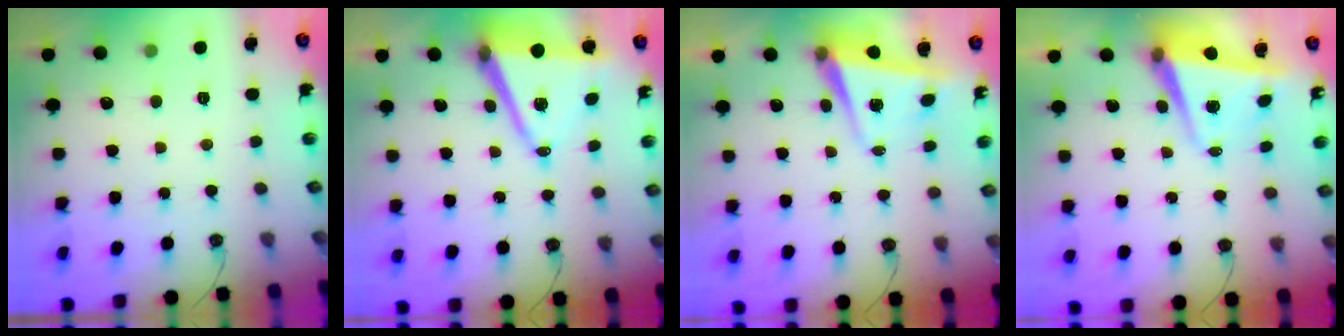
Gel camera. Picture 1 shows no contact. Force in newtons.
{"total": 11.6, "press": 10.9, "slide": 4.0}
{"total": 5.4, "press": 5.3, "slide": 1.0}
{"total": 5.8, "press": 5.7, "slide": 1.0}